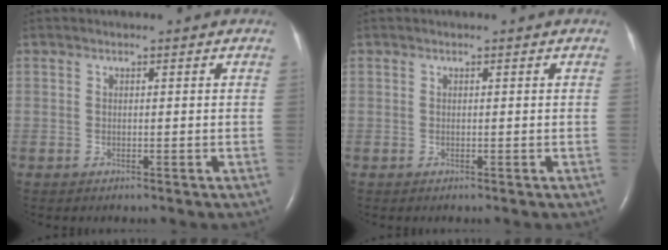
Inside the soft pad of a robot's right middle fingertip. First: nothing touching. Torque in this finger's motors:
{"motor_torque": [0.00, 0.00, 0.00, 0.01]}